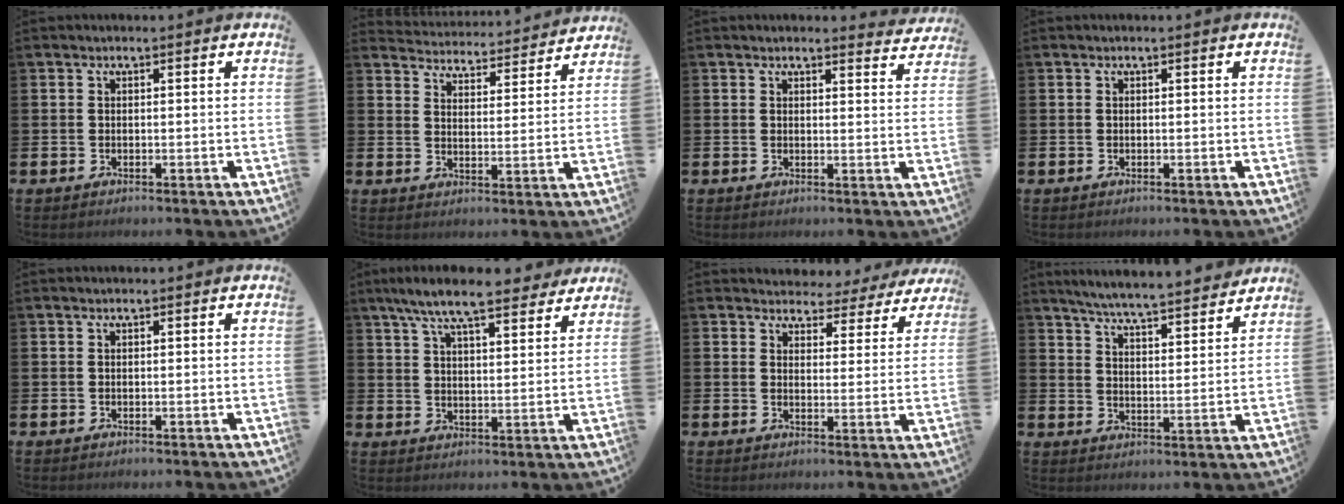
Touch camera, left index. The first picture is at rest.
{"total": 4.7, "force": [4.6, 0.6, -0.1], "torque": [-0.017, -0.041, 0.078]}
{"total": 2.5, "force": [2.5, 0.3, 0.1], "torque": [0.002, -0.014, 0.044]}
{"total": 0.0}
{"total": 0.0}
{"total": 9.2, "force": [8.2, 1.7, 3.8], "torque": [-0.087, -0.034, 0.148]}
{"total": 3.5, "force": [3.1, 1.5, -0.1], "torque": [-0.007, -0.028, 0.050]}
{"total": 6.1, "force": [5.9, -0.2, 1.2], "torque": [-0.041, -0.046, 0.102]}